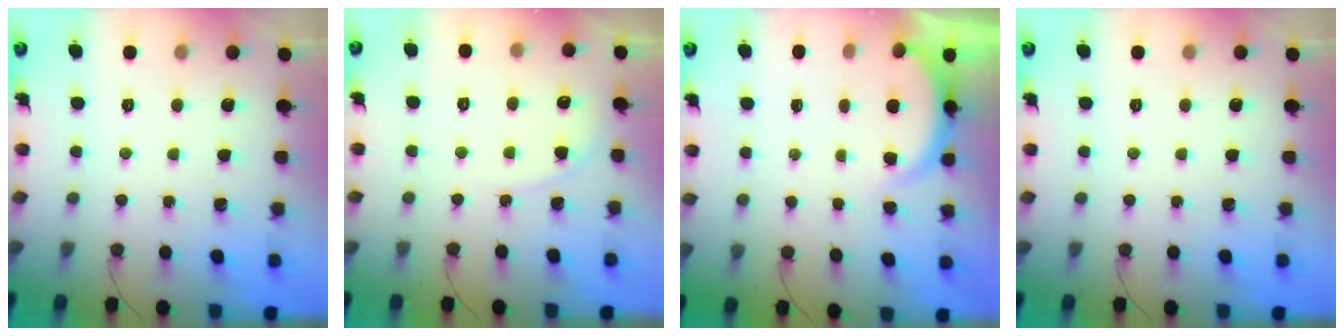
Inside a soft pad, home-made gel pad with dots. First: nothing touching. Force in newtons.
{"total": 4.9, "press": 4.9, "slide": 0.5}
{"total": 3.0, "press": 2.9, "slide": 0.6}
{"total": 0.0}